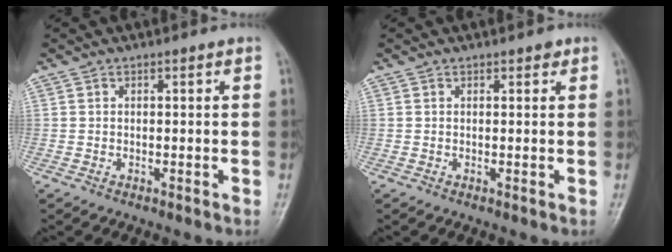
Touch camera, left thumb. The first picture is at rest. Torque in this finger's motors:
{"motor_torque": [0.24, 0.05, 0.06, -0.25, 0.00]}